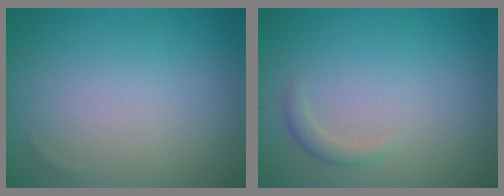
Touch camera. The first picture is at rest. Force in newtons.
{"total": 1.2, "press": 1.2, "slide": 0.1}